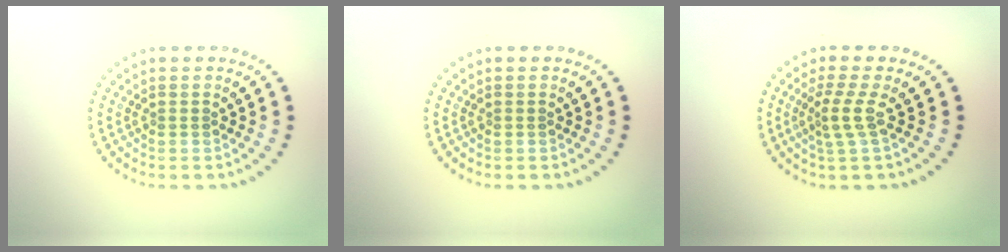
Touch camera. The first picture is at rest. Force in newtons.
{"total": 0.0}
{"total": 2.3, "press": 1.5, "slide": 1.7}